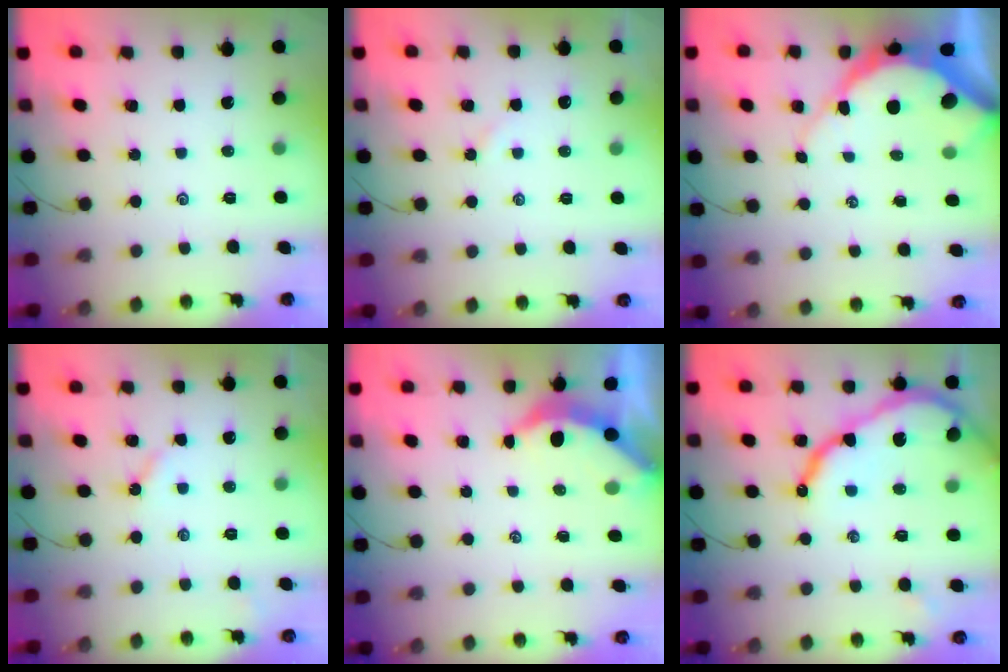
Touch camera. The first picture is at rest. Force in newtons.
{"total": 2.5, "press": 2.5, "slide": 0.4}
{"total": 9.9, "press": 9.9, "slide": 0.9}
{"total": 2.8, "press": 2.7, "slide": 0.3}
{"total": 3.7, "press": 3.7, "slide": 0.4}
{"total": 14.2, "press": 14.2, "slide": 1.6}